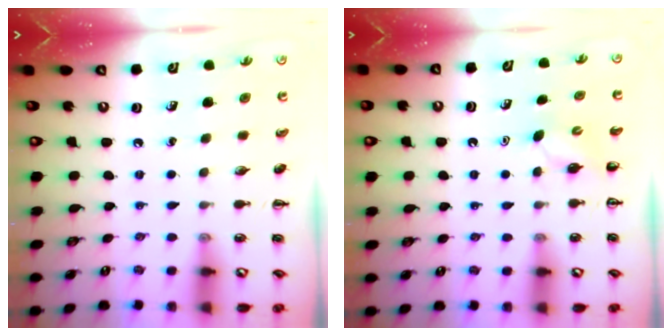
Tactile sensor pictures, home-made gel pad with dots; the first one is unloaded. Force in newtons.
{"total": 2.3, "press": 2.2, "slide": 0.7}